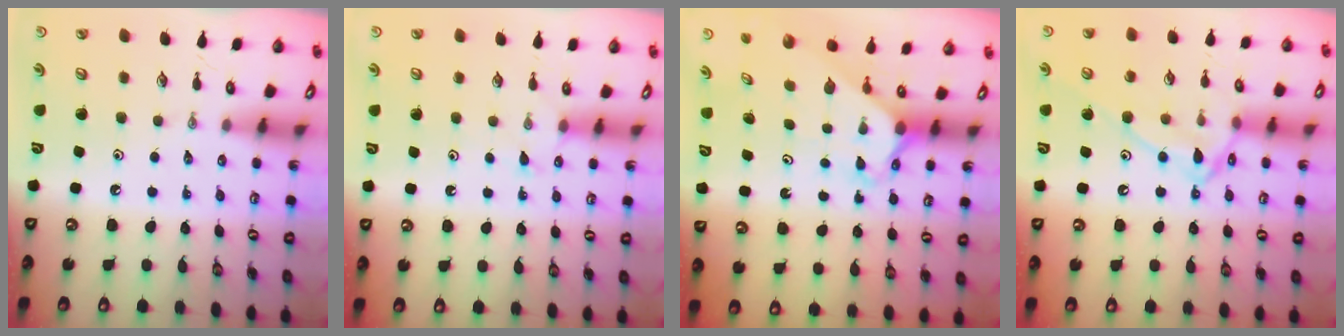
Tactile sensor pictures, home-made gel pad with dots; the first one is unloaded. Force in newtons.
{"total": 4.9, "press": 4.9, "slide": 0.6}
{"total": 2.5, "press": 2.5, "slide": 0.1}
{"total": 13.1, "press": 13.1, "slide": 0.9}